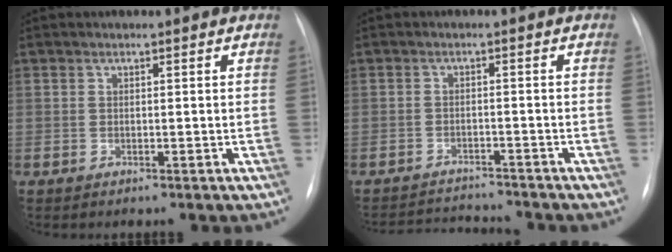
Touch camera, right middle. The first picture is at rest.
{"total": 7.1, "force": [-7.0, 0.2, 0.9], "torque": [-0.016, 0.000, -0.109]}